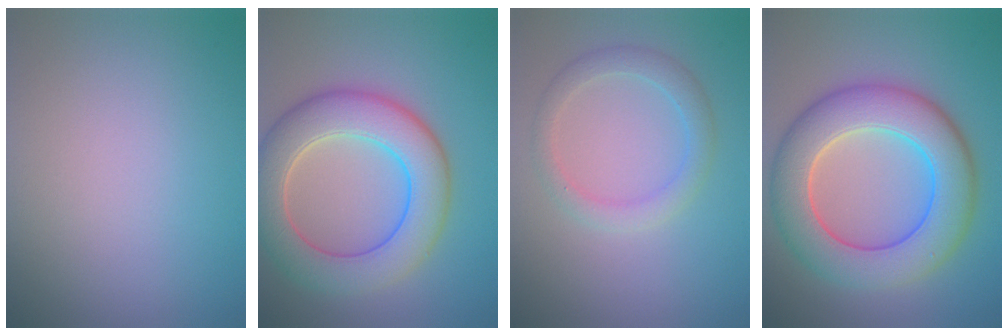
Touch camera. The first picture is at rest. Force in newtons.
{"total": 8.4, "press": 8.3, "slide": 0.5}
{"total": 2.6, "press": 2.6, "slide": 0.2}
{"total": 9.7, "press": 9.7, "slide": 0.7}